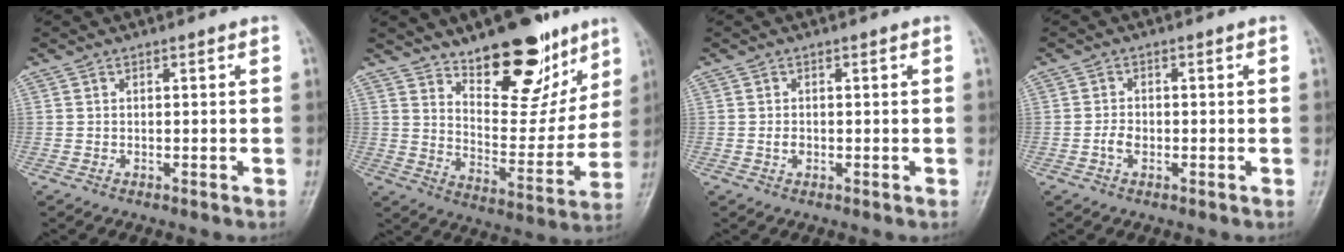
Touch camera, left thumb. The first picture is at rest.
{"total": 18.5, "force": [12.3, 8.3, 11.0], "torque": [-0.096, -0.088, 0.194]}
{"total": 1.3, "force": [-0.2, 1.0, 0.8], "torque": [-0.012, 0.001, -0.003]}
{"total": 2.2, "force": [-0.7, 1.5, 1.5], "torque": [-0.026, 0.006, -0.015]}